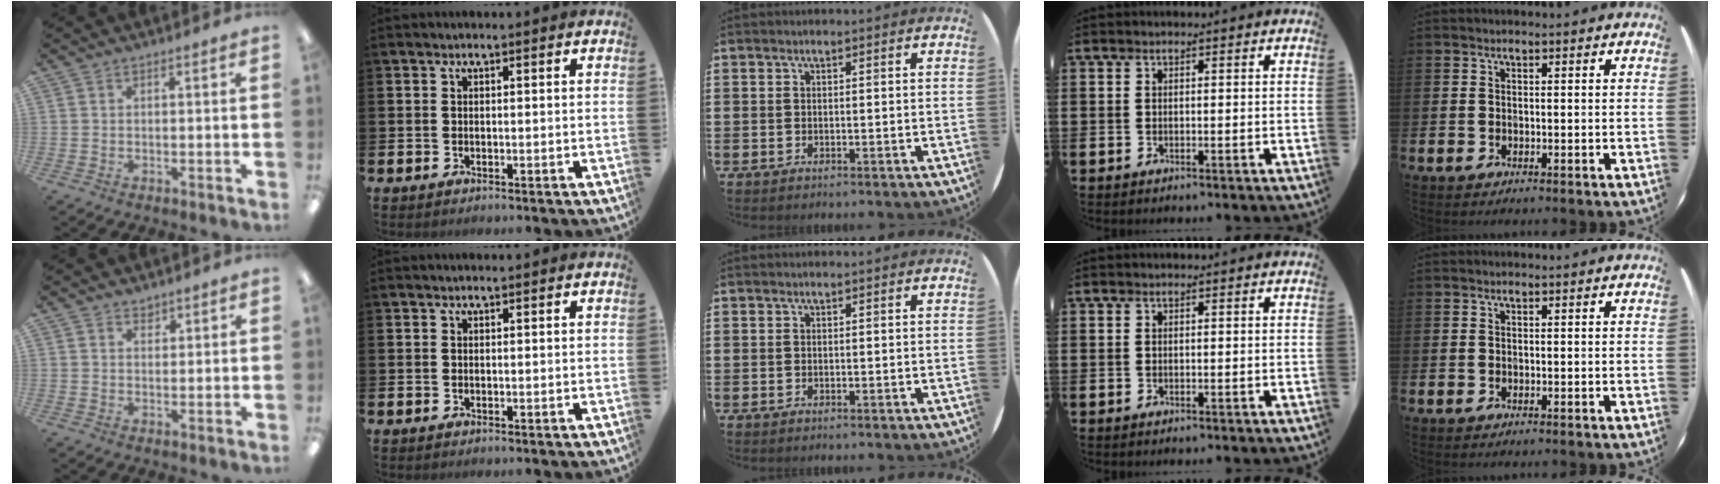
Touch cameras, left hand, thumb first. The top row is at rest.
{"thumb": {"total": 1.6, "force": [1.5, 0.7, 0.0], "torque": [0.008, -0.006, 0.027]}}